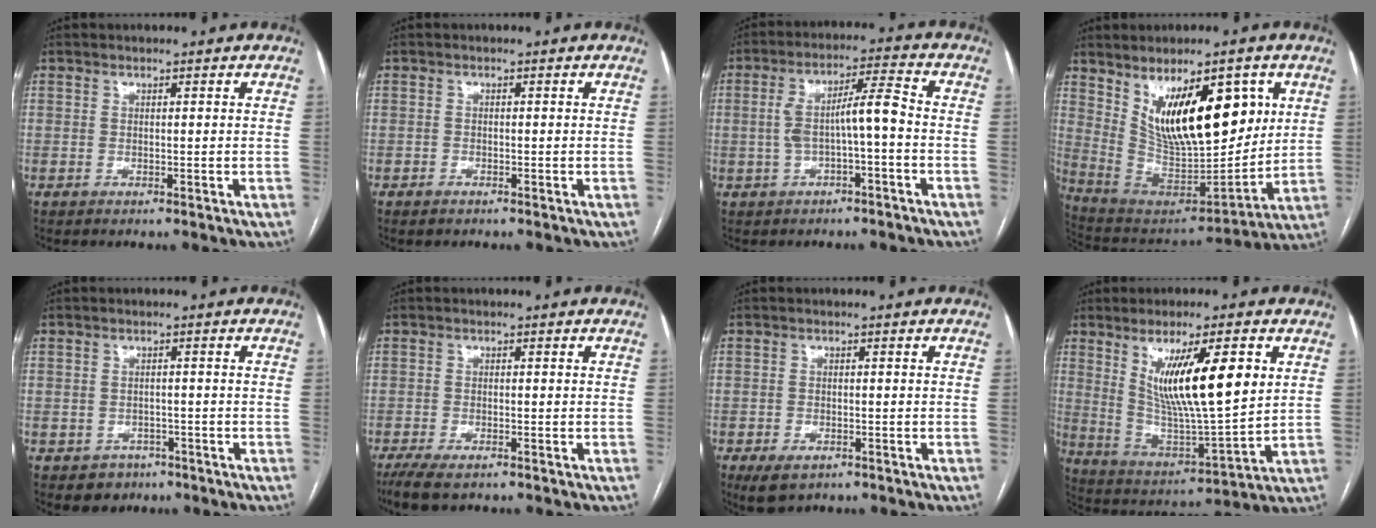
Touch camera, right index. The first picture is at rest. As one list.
[{"total": 0.9, "force": [-0.7, 0.4, 0.3], "torque": [-0.007, 0.000, -0.009]}, {"total": 7.5, "force": [-1.0, 1.2, 7.3], "torque": [-0.137, 0.033, -0.014]}, {"total": 18.6, "force": [6.8, 7.0, 15.8], "torque": [-0.260, 0.003, 0.132]}, {"total": 3.4, "force": [-1.7, 2.9, 0.3], "torque": [-0.001, 0.010, -0.018]}, {"total": 5.1, "force": [-3.7, 1.6, 3.1], "torque": [-0.058, -0.011, -0.061]}, {"total": 3.7, "force": [-2.2, 2.1, 2.1], "torque": [-0.041, -0.006, -0.029]}, {"total": 15.7, "force": [5.1, 2.1, 14.7], "torque": [-0.263, -0.011, 0.097]}]